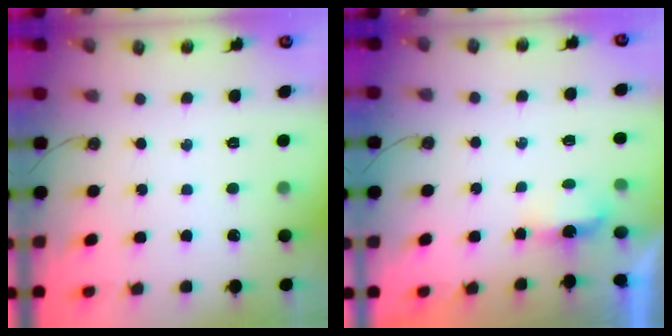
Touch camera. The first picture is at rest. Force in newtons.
{"total": 3.0, "press": 2.9, "slide": 0.6}